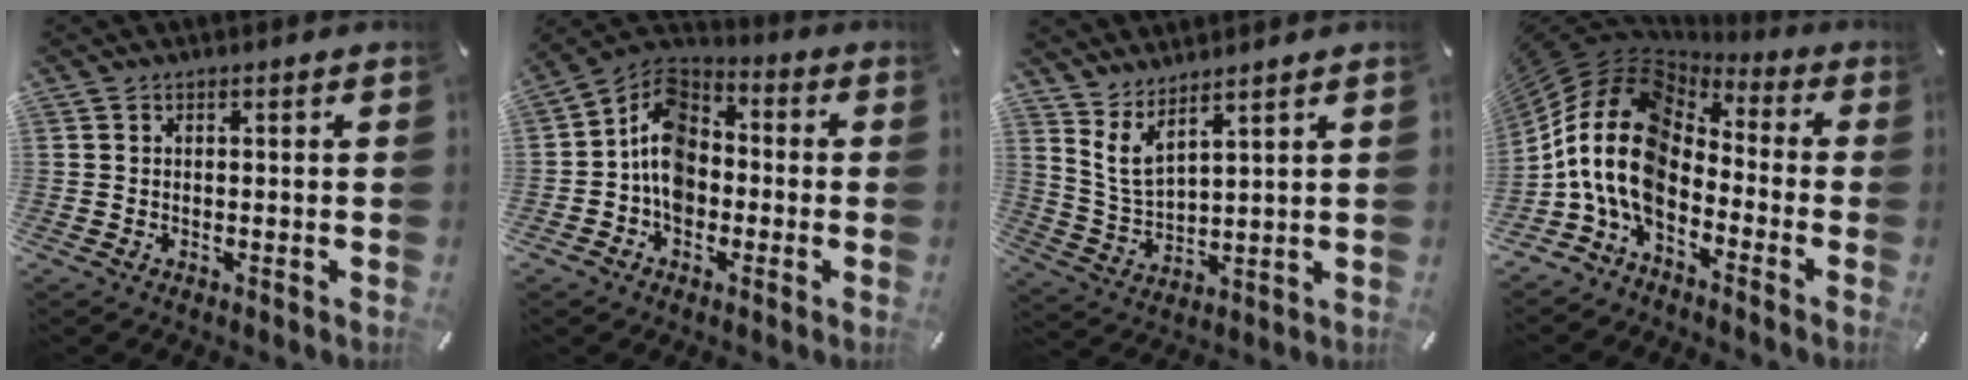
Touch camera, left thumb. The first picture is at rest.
{"total": 10.0, "force": [-2.4, 8.1, 5.3], "torque": [-0.119, 0.017, -0.051]}
{"total": 6.1, "force": [5.0, 2.0, 3.0], "torque": [-0.087, -0.024, 0.090]}
{"total": 15.1, "force": [-4.7, 9.7, 10.6], "torque": [-0.255, 0.005, -0.097]}